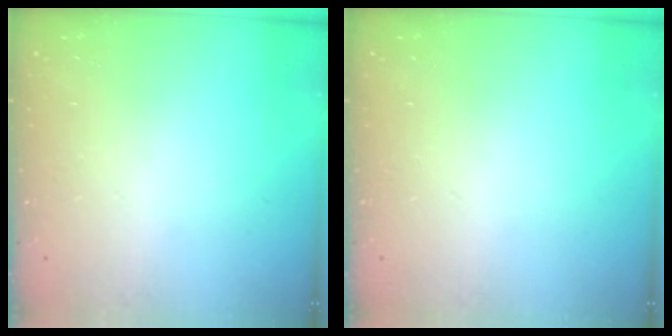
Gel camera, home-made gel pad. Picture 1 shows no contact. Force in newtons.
{"total": 0.0}